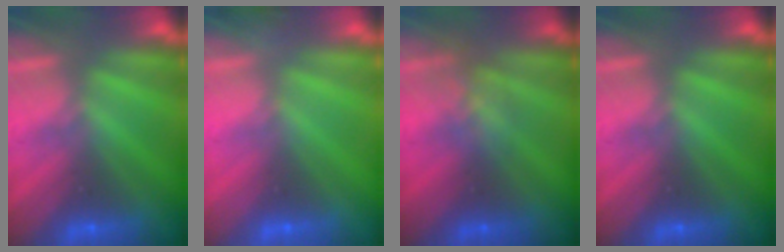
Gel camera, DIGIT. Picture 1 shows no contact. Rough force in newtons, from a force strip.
{"total": 2.9}
{"total": 2.8}
{"total": 0.0}